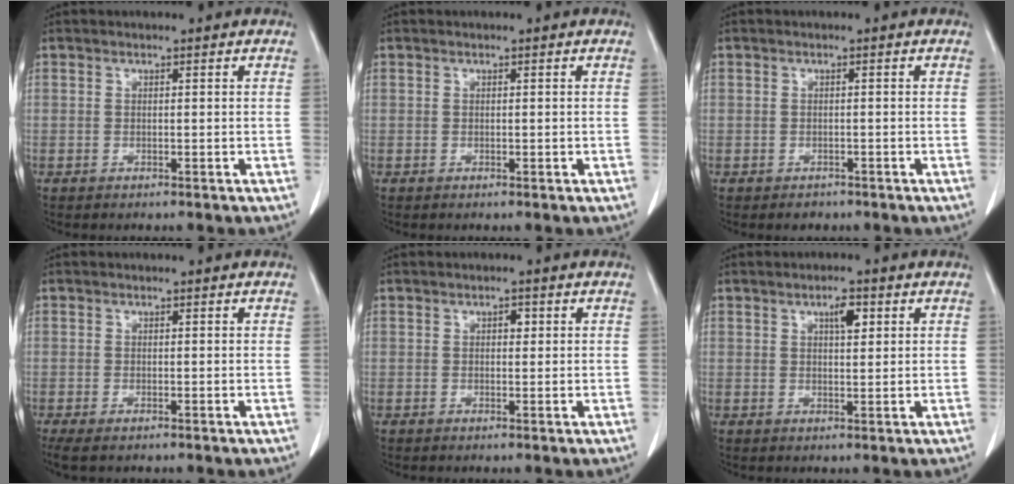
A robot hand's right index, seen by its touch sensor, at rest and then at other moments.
{"total": 0.0}
{"total": 1.5, "force": [-1.1, 1.0, 0.2], "torque": [-0.008, 0.001, -0.013]}
{"total": 3.1, "force": [-2.3, 0.9, 1.9], "torque": [-0.036, -0.012, -0.035]}
{"total": 1.2, "force": [0.3, 0.7, 0.9], "torque": [-0.011, 0.003, 0.004]}
{"total": 3.0, "force": [1.3, 0.9, 2.6], "torque": [-0.044, 0.001, 0.022]}